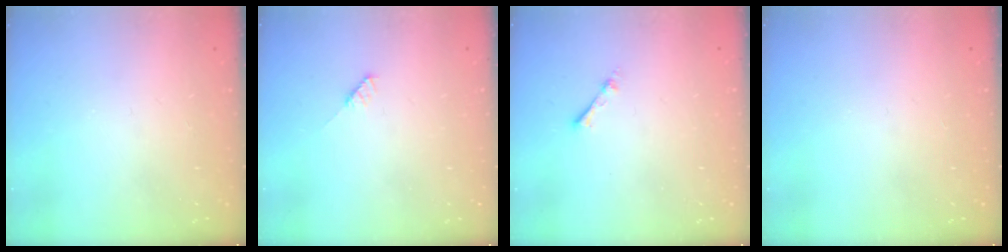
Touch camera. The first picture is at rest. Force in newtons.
{"total": 3.0, "press": 3.0, "slide": 0.2}
{"total": 1.9, "press": 1.9, "slide": 0.3}
{"total": 0.0}